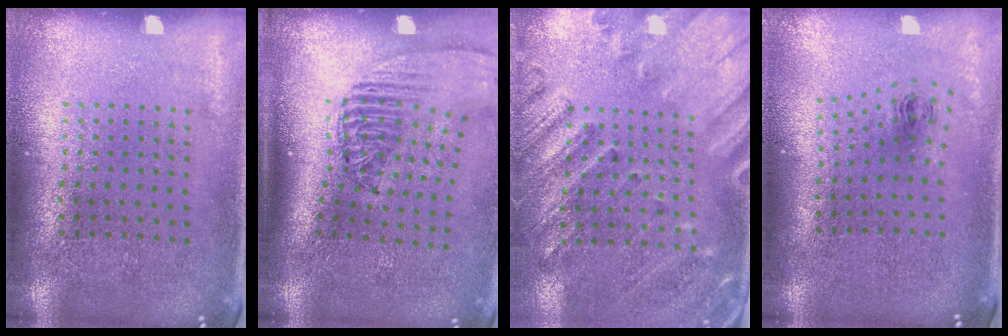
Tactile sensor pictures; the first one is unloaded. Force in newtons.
{"total": 2.4, "press": 1.8, "slide": 1.6}
{"total": 2.4, "press": 2.0, "slide": 1.3}
{"total": 0.9, "press": 0.4, "slide": 0.9}